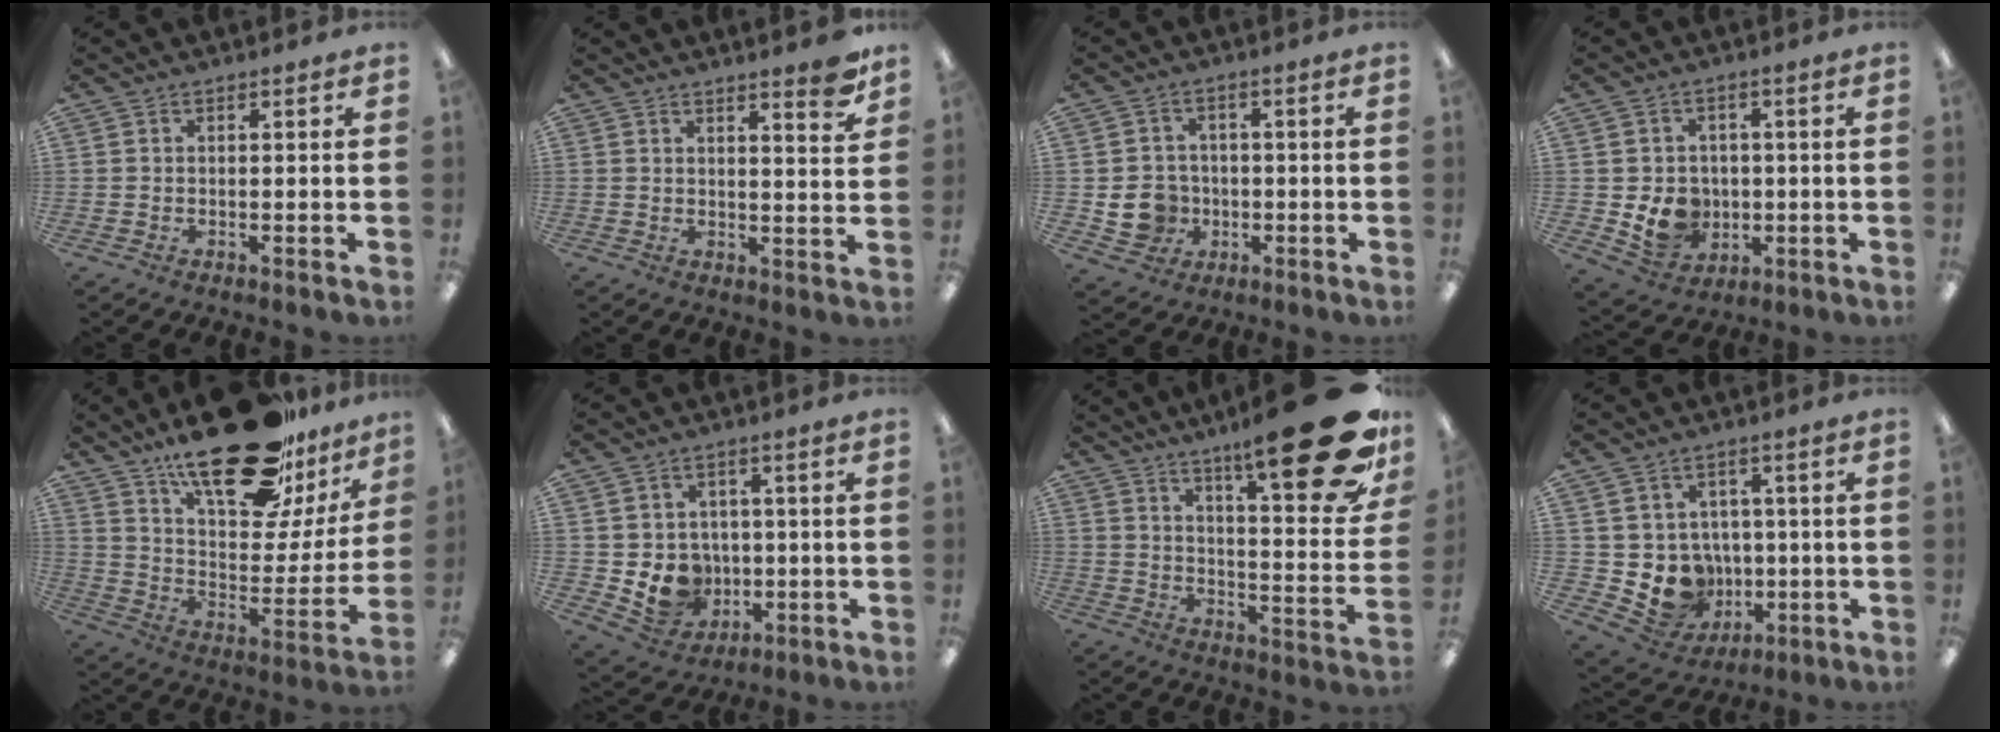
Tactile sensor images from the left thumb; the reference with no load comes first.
{"total": 6.0, "force": [4.9, 0.8, 3.3], "torque": [-0.037, -0.035, 0.079]}
{"total": 8.0, "force": [-1.5, 7.4, 2.6], "torque": [-0.068, 0.016, -0.017]}
{"total": 8.9, "force": [-1.0, 8.1, 3.5], "torque": [-0.075, 0.006, -0.009]}
{"total": 27.4, "force": [19.6, 10.7, 15.8], "torque": [-0.231, -0.122, 0.327]}
{"total": 9.0, "force": [-0.7, 8.5, 2.8], "torque": [-0.063, 0.000, -0.001]}
{"total": 25.2, "force": [15.6, 6.2, 18.7], "torque": [-0.263, -0.105, 0.246]}
{"total": 9.9, "force": [-0.8, 9.5, 2.6], "torque": [-0.069, -0.007, 0.001]}